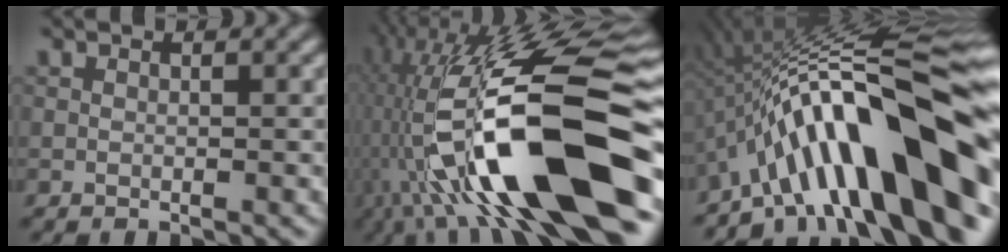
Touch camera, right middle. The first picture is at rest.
{"total": 17.0, "force": [-4.7, 5.7, 15.3], "torque": [-0.269, 0.030, -0.070]}
{"total": 17.0, "force": [-5.0, 5.0, 15.4], "torque": [-0.196, 0.068, -0.089]}